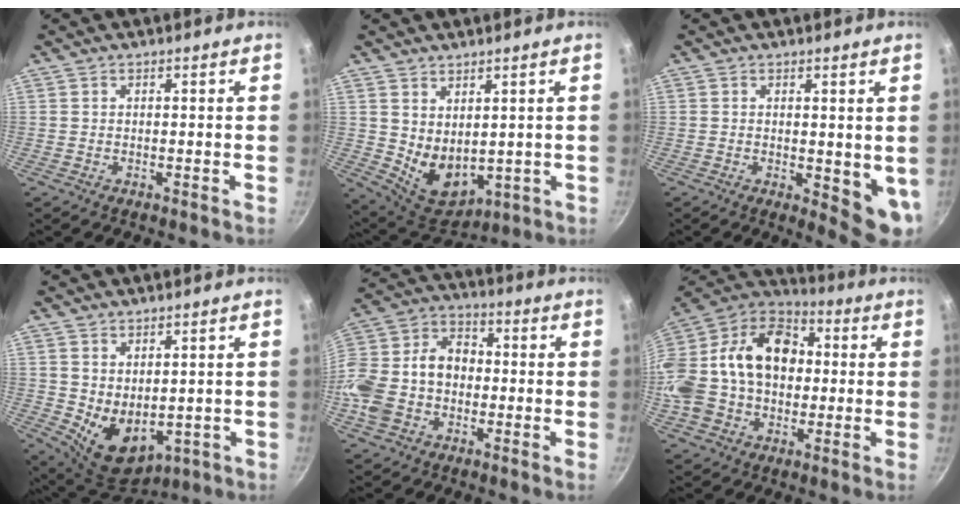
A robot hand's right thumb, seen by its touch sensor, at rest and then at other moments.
{"total": 9.1, "force": [2.2, 6.1, 6.5], "torque": [-0.083, -0.035, 0.065]}
{"total": 6.8, "force": [0.2, 2.8, 6.2], "torque": [-0.075, -0.021, 0.006]}
{"total": 9.4, "force": [0.7, 6.4, 6.9], "torque": [-0.088, -0.026, 0.039]}
{"total": 17.2, "force": [-2.7, 13.0, 11.0], "torque": [-0.203, 0.054, -0.055]}
{"total": 27.0, "force": [0.8, 20.0, 18.1], "torque": [-0.338, 0.062, 0.006]}